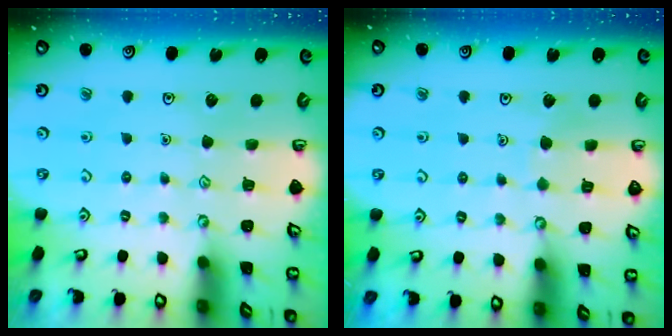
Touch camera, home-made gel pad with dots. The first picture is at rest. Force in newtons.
{"total": 3.9, "press": 3.9, "slide": 0.3}